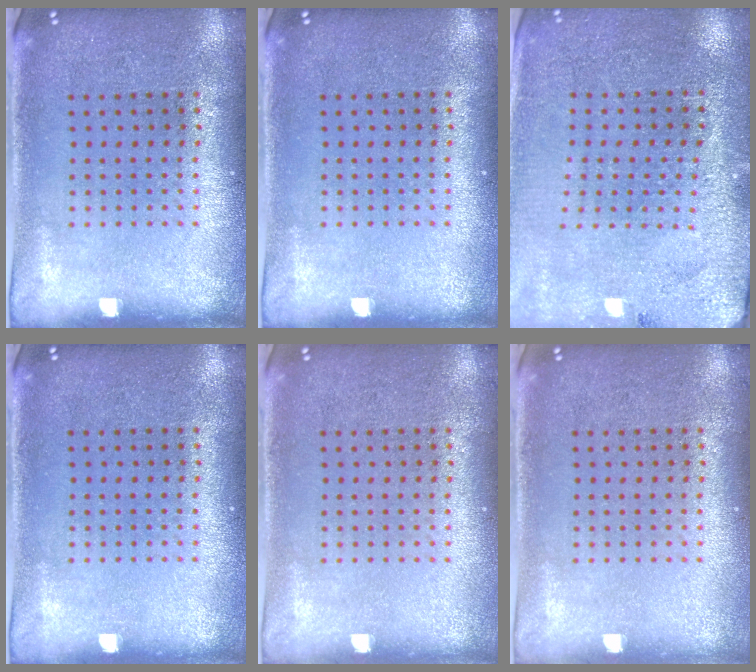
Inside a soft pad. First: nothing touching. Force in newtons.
{"total": 0.0}
{"total": 2.8, "press": 2.8, "slide": 0.2}
{"total": 0.0}
{"total": 0.0}
{"total": 0.0}